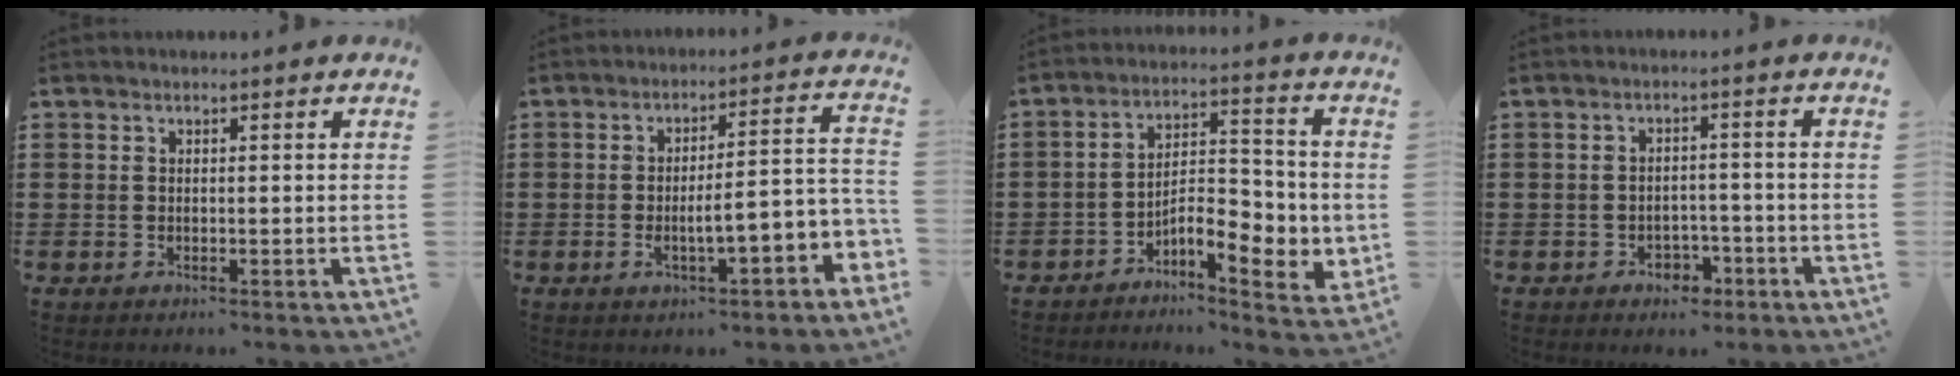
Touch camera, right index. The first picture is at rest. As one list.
[{"total": 6.0, "force": [-2.3, 1.4, 5.3], "torque": [-0.080, -0.015, -0.049]}, {"total": 7.5, "force": [-3.0, 3.1, 6.1], "torque": [-0.098, -0.004, -0.055]}, {"total": 2.8, "force": [-1.9, 1.7, 1.0], "torque": [-0.022, 0.002, -0.040]}]